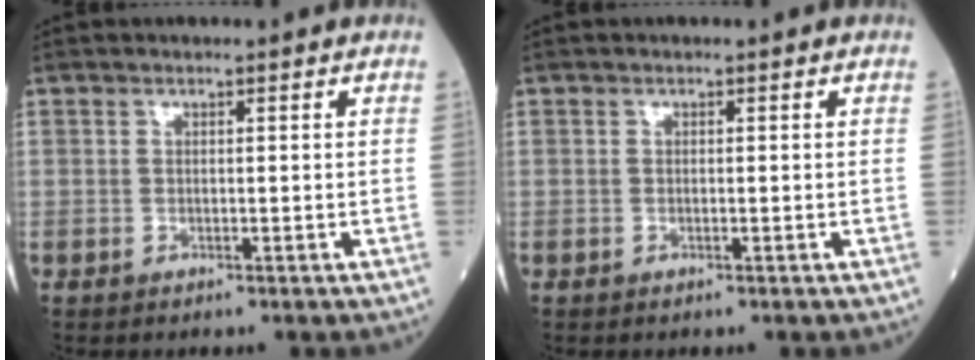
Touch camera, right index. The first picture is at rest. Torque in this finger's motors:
{"motor_torque": [0.00, 0.00, 0.00, 0.00]}